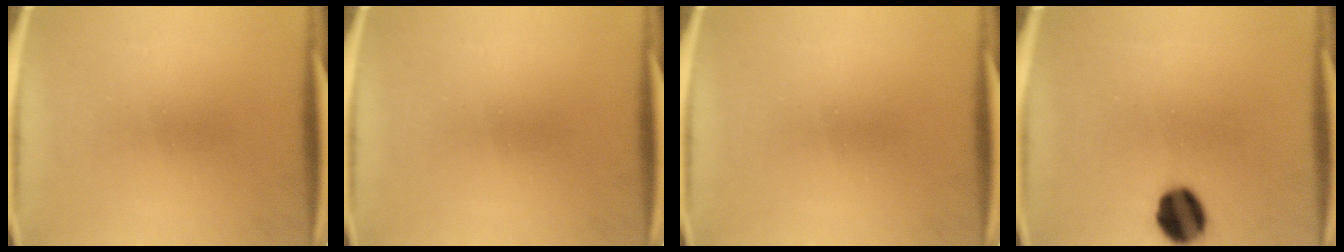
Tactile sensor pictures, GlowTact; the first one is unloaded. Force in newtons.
{"total": 0.0}
{"total": 0.0}
{"total": 10.0}